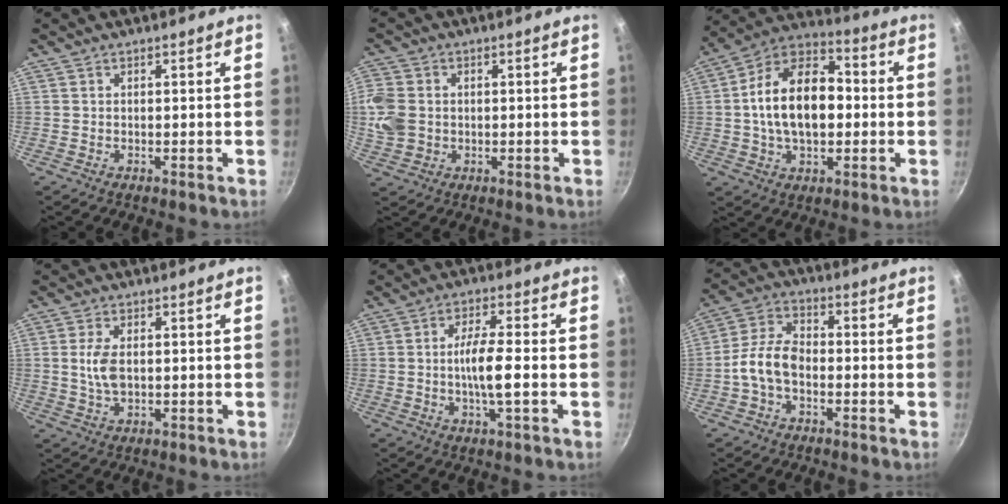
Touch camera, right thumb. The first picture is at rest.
{"total": 9.2, "force": [0.3, 7.7, 5.0], "torque": [-0.113, 0.001, 0.001]}
{"total": 18.1, "force": [-0.1, 11.3, 14.2], "torque": [-0.212, 0.035, -0.017]}
{"total": 5.0, "force": [0.3, 2.7, 4.2], "torque": [-0.082, 0.001, 0.006]}
{"total": 7.1, "force": [-1.1, 1.1, 7.0], "torque": [-0.133, 0.011, -0.021]}
{"total": 8.1, "force": [-2.3, 5.0, 6.0], "torque": [-0.111, 0.038, -0.055]}